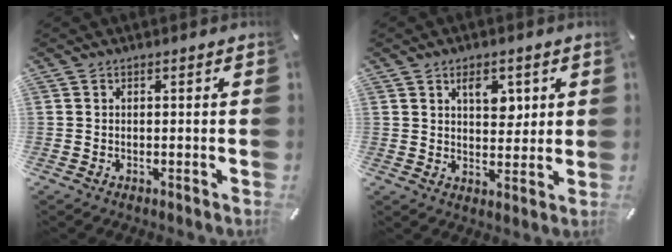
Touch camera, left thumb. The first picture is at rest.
{"total": 6.7, "force": [2.8, 4.1, 4.5], "torque": [-0.050, -0.009, 0.040]}